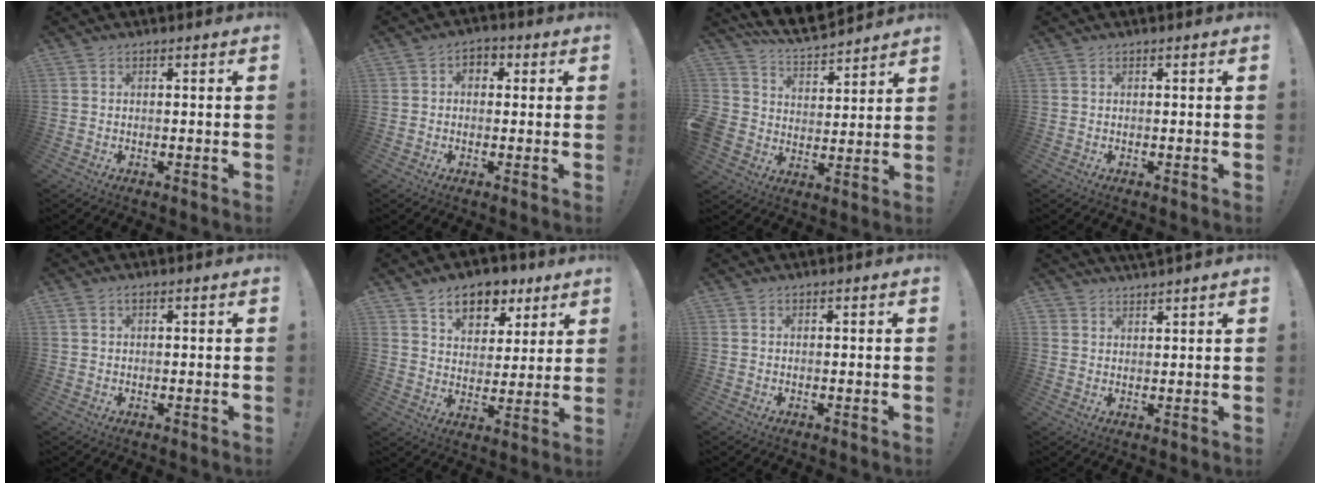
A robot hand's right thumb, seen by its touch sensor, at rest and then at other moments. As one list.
[{"total": 3.4, "force": [0.0, 2.6, 2.1], "torque": [-0.026, 0.006, -0.003]}, {"total": 9.2, "force": [7.3, 4.8, 2.7], "torque": [-0.064, -0.059, 0.143]}, {"total": 0.0}, {"total": 1.1, "force": [0.4, 0.8, 0.6], "torque": [-0.014, 0.004, 0.009]}, {"total": 11.0, "force": [6.8, 7.0, 5.0], "torque": [-0.067, -0.039, 0.126]}, {"total": 0.0}, {"total": 2.7, "force": [2.7, 0.3, -0.2], "torque": [0.004, -0.021, 0.051]}]